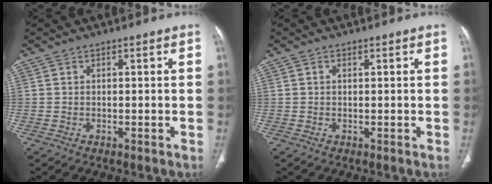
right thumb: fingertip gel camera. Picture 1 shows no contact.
{"total": 0.5, "force": [0.2, 0.3, 0.4], "torque": [-0.009, 0.001, 0.003]}